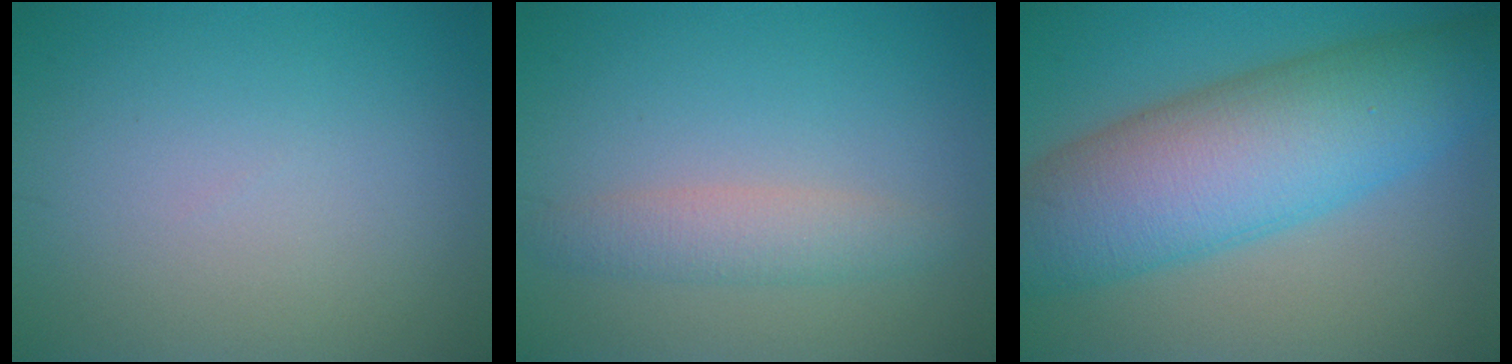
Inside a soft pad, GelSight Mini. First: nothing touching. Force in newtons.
{"total": 2.5, "press": 2.5, "slide": 0.1}
{"total": 11.4, "press": 11.4, "slide": 0.2}